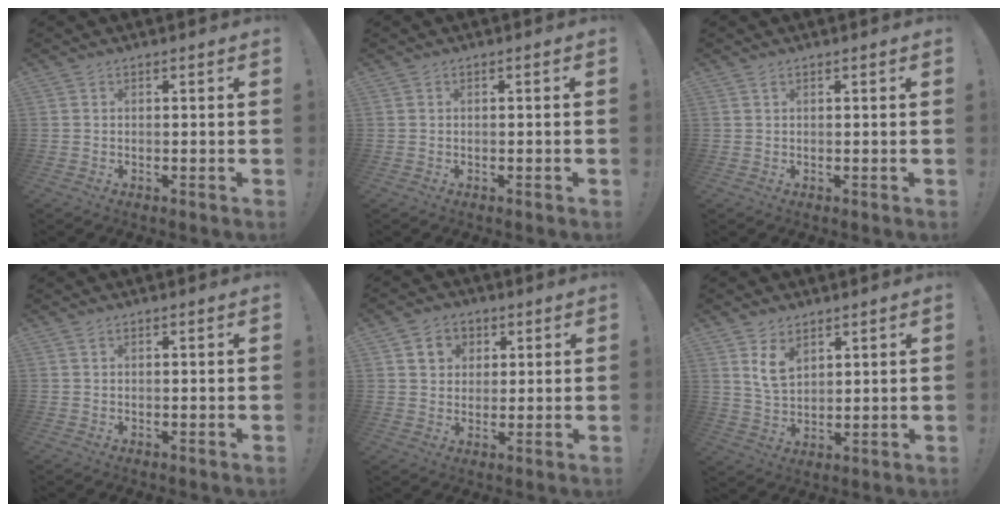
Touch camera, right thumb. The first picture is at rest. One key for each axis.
{"total": 0.7, "fx": -0.5, "fy": -0.2, "fz": 0.4, "tx": -0.011, "ty": 0.002, "tz": -0.010}
{"total": 0.8, "fx": 0.4, "fy": 0.2, "fz": 0.7, "tx": -0.006, "ty": -0.002, "tz": 0.005}
{"total": 0.9, "fx": 0.5, "fy": 0.2, "fz": 0.7, "tx": -0.006, "ty": -0.002, "tz": 0.007}
{"total": 7.0, "fx": 3.0, "fy": 6.0, "fz": 2.0, "tx": -0.027, "ty": -0.009, "tz": 0.059}
{"total": 7.5, "fx": 4.6, "fy": 4.7, "fz": 3.6, "tx": -0.061, "ty": -0.023, "tz": 0.087}